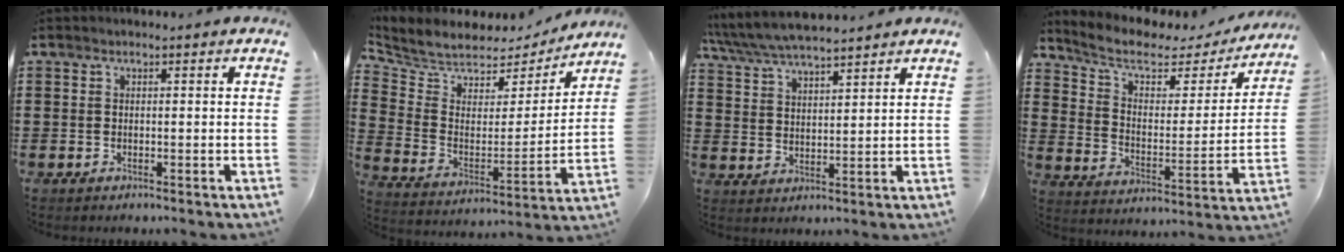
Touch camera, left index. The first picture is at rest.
{"total": 6.1, "force": [5.5, 2.5, 0.6], "torque": [-0.054, -0.043, 0.094]}
{"total": 5.9, "force": [5.6, 0.6, 1.8], "torque": [-0.055, -0.022, 0.101]}
{"total": 6.2, "force": [4.4, 2.8, 3.4], "torque": [-0.088, -0.021, 0.072]}